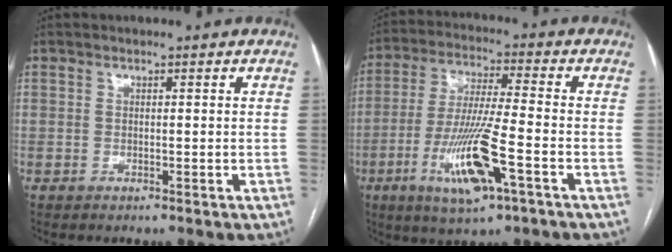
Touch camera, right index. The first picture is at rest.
{"total": 13.4, "force": [-5.3, 1.3, 12.2], "torque": [-0.246, -0.019, -0.093]}